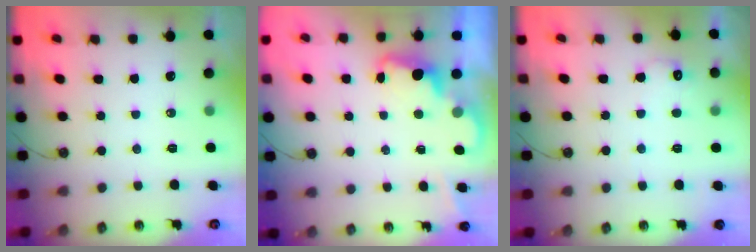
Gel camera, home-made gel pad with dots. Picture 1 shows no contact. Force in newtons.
{"total": 2.4, "press": 2.3, "slide": 0.5}
{"total": 7.8, "press": 7.7, "slide": 0.5}